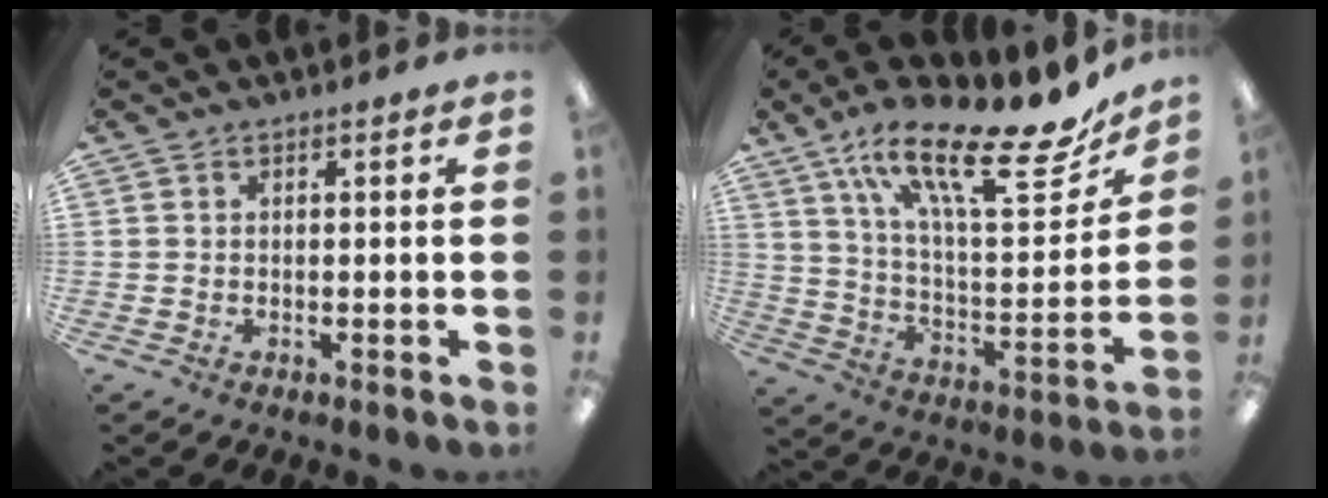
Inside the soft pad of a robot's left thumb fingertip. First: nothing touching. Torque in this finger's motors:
{"motor_torque": [0.40, 0.23, 1.40, -1.36, 0.32]}